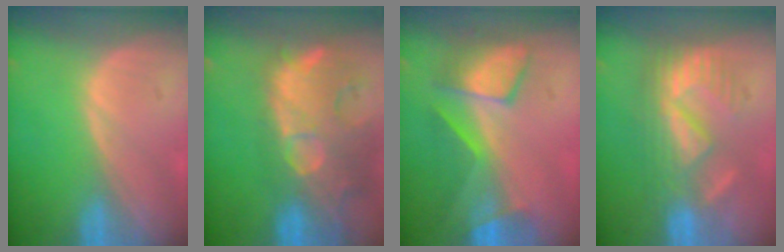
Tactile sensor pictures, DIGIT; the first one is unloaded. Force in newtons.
{"total": 14.8, "press": 11.8, "slide": 8.9}
{"total": 7.8, "press": 7.6, "slide": 1.6}
{"total": 9.0, "press": 8.1, "slide": 4.0}